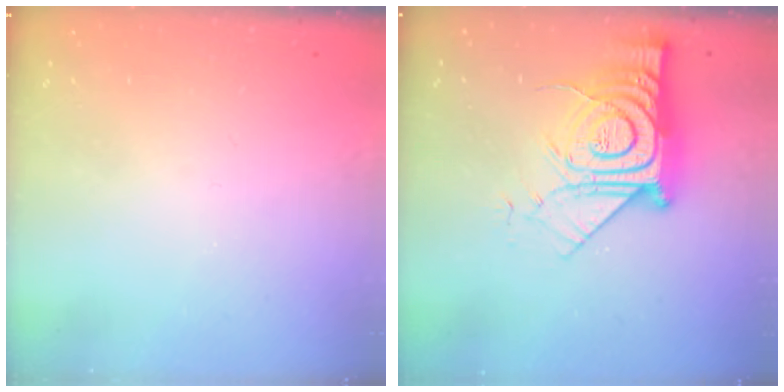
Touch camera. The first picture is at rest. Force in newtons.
{"total": 17.3, "press": 17.2, "slide": 1.2}